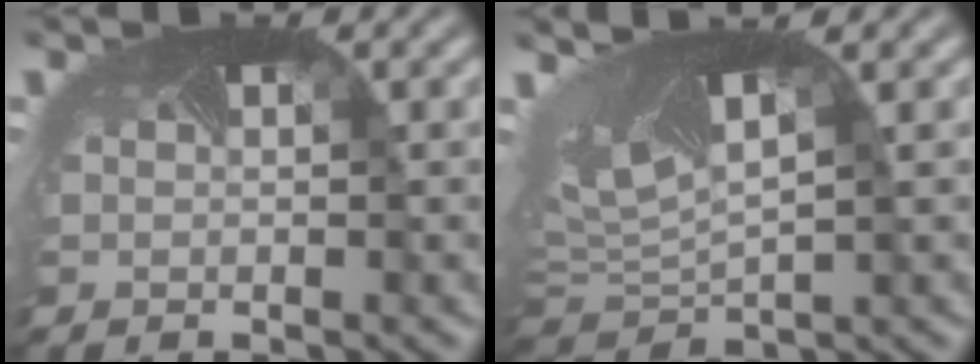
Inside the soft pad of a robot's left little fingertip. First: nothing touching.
{"total": 6.1, "force": [1.6, 3.1, 5.0], "torque": [-0.113, -0.011, 0.041]}